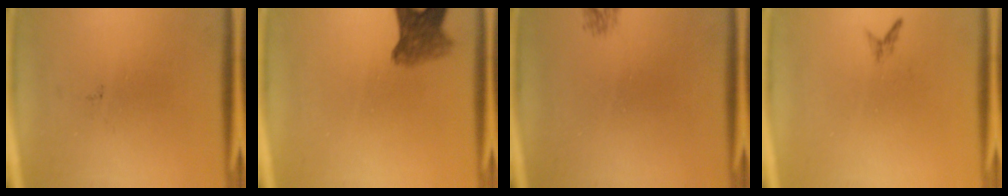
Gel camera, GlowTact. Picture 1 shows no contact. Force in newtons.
{"total": 5.0}
{"total": 0.9}
{"total": 0.7}